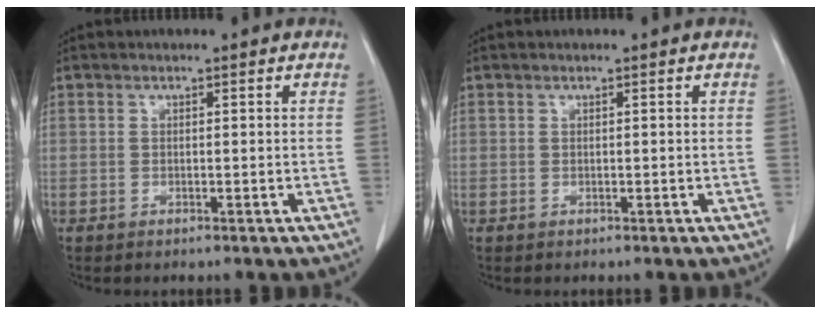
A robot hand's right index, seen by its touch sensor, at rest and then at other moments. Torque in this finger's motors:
{"motor_torque": [-0.05, 0.05, 0.00, 0.00]}